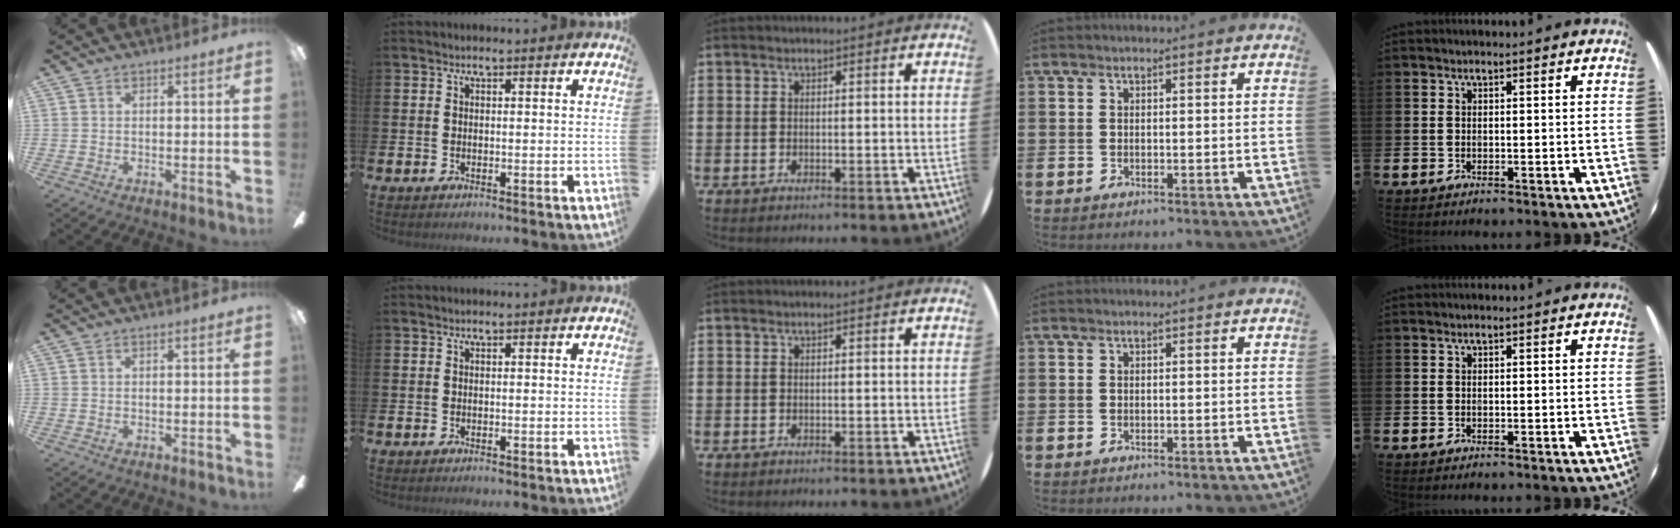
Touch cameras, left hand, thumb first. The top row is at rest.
{}